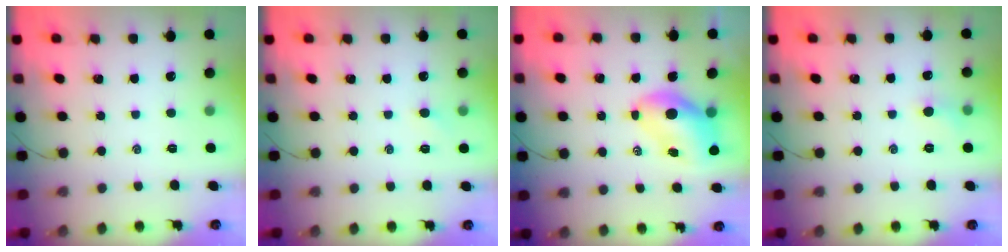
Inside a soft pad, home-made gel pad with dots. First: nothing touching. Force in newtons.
{"total": 3.3, "press": 3.1, "slide": 0.9}
{"total": 7.5, "press": 7.2, "slide": 2.1}
{"total": 3.8, "press": 3.6, "slide": 1.2}